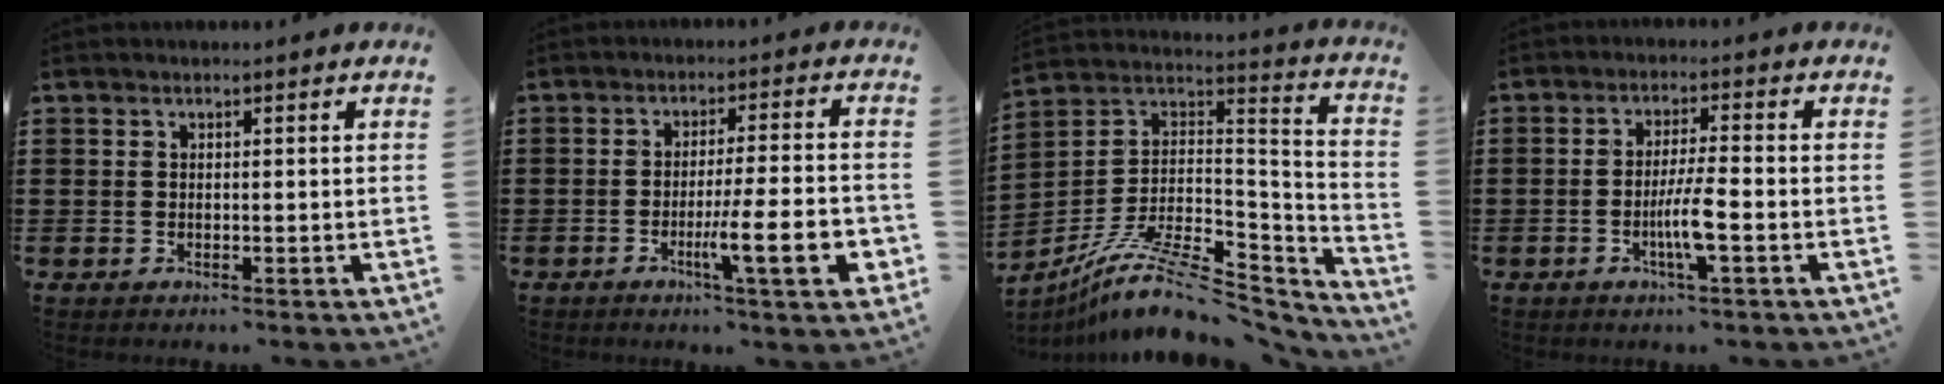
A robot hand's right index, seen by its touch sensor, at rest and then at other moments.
{"total": 10.6, "force": [-3.5, 1.2, 10.0], "torque": [-0.167, -0.007, -0.059]}
{"total": 12.9, "force": [-9.1, 3.7, 8.5], "torque": [-0.156, 0.014, -0.166]}
{"total": 5.3, "force": [-1.8, 0.2, 5.0], "torque": [-0.098, -0.010, -0.036]}